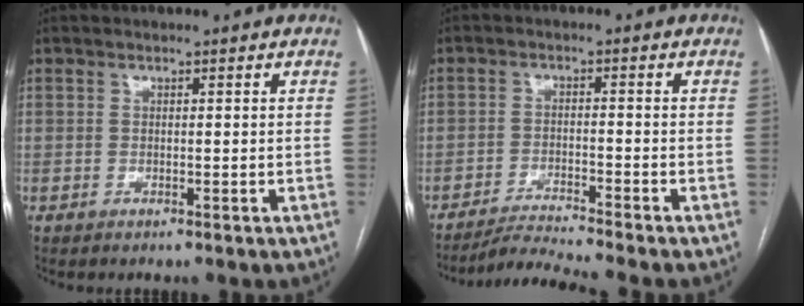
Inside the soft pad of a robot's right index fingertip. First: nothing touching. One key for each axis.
{"total": 5.1, "fx": -4.6, "fy": -2.2, "fz": 0.8, "tx": -0.023, "ty": -0.022, "tz": -0.085}